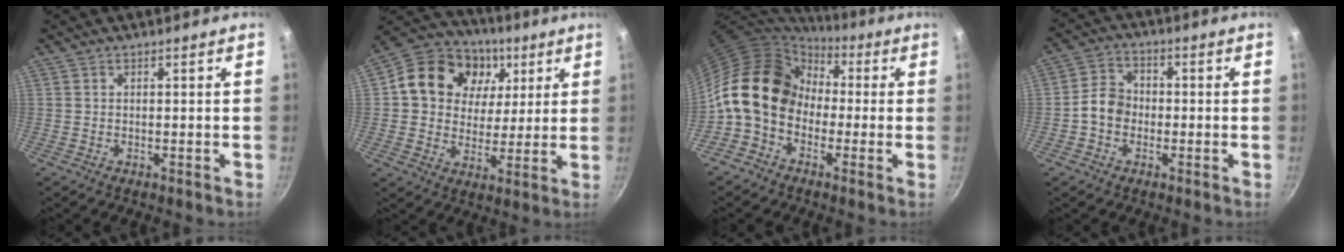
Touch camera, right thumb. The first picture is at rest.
{"total": 18.8, "force": [5.8, 15.0, 9.8], "torque": [-0.141, 0.001, 0.086]}
{"total": 15.9, "force": [0.3, 12.4, 9.9], "torque": [-0.144, 0.040, -0.015]}
{"total": 6.1, "force": [-1.3, 5.0, 3.2], "torque": [-0.029, 0.025, -0.035]}